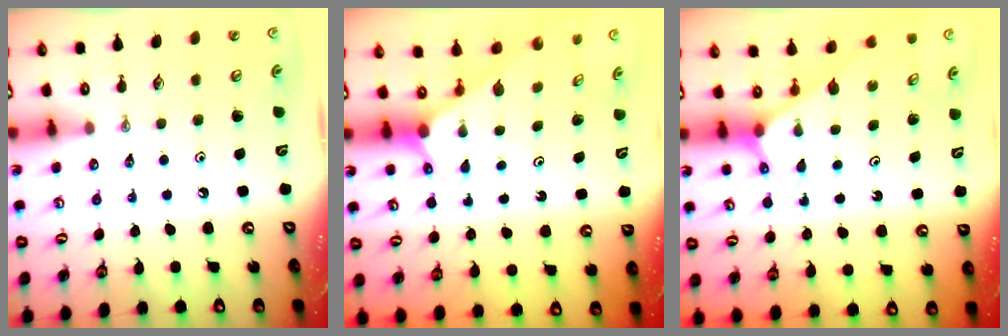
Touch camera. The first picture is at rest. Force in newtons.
{"total": 2.4, "press": 2.4, "slide": 0.2}
{"total": 3.2, "press": 3.2, "slide": 0.2}